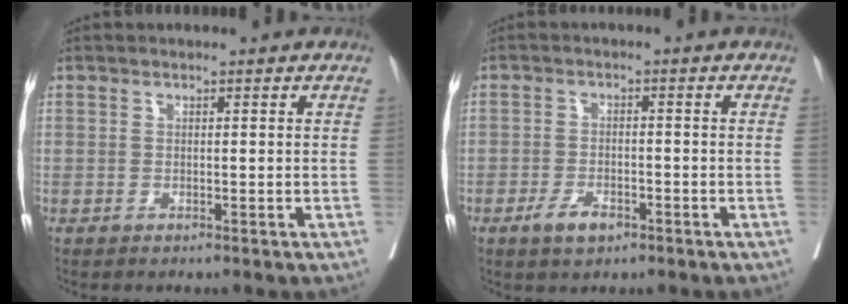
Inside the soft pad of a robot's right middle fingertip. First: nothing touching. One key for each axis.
{"total": 3.7, "fx": -2.2, "fy": 1.8, "fz": 2.3, "tx": -0.042, "ty": 0.002, "tz": -0.034}